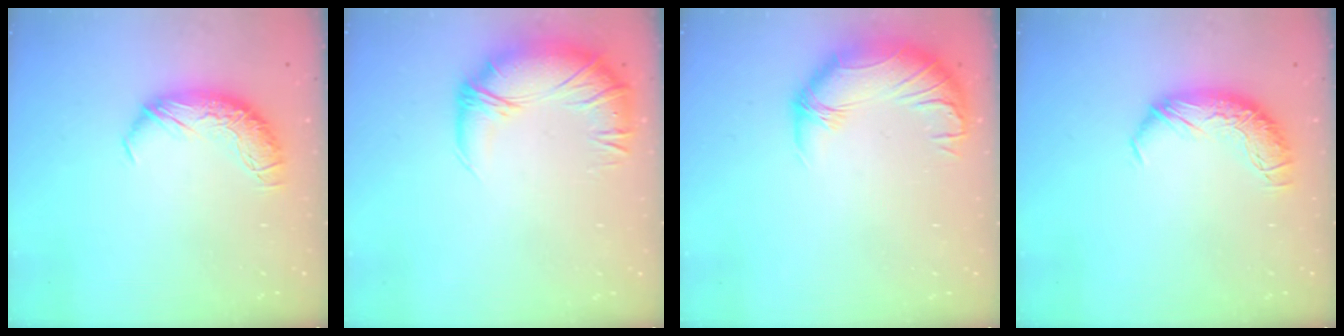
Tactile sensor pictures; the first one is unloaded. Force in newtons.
{"total": 2.7, "press": 0.8, "slide": 2.6}
{"total": 2.4, "press": 0.8, "slide": 2.3}
{"total": 0.0}